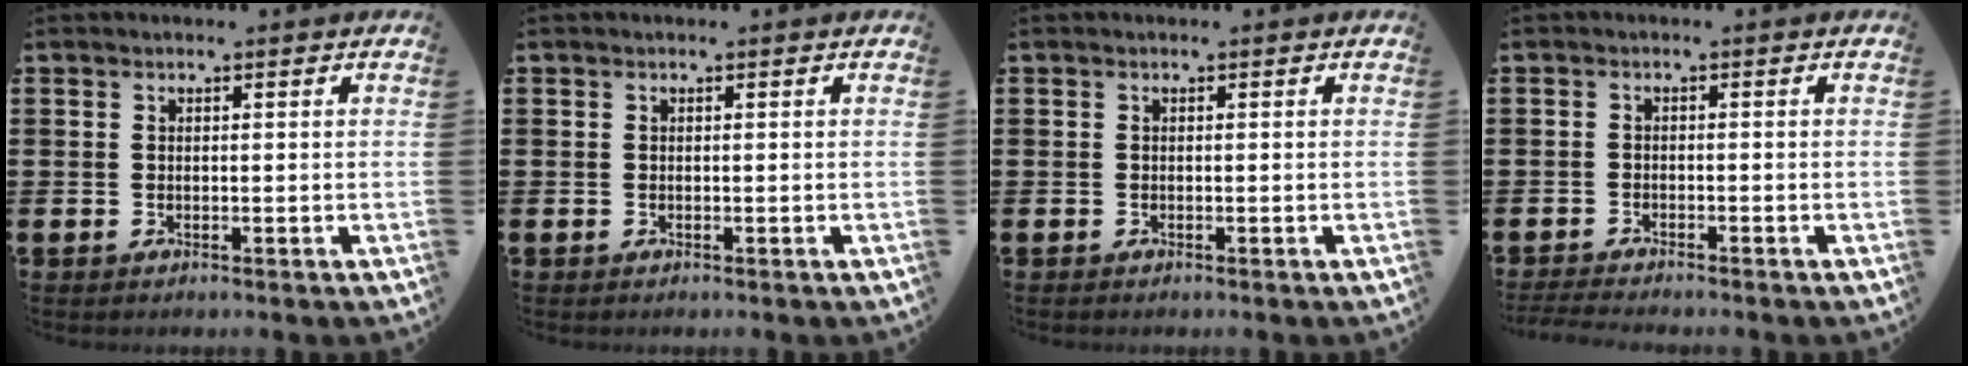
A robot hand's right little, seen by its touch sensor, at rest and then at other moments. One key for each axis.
{"total": 0.0}
{"total": 0.0}
{"total": 1.4, "fx": -1.3, "fy": 0.0, "fz": 0.3, "tx": -0.006, "ty": 0.002, "tz": -0.027}